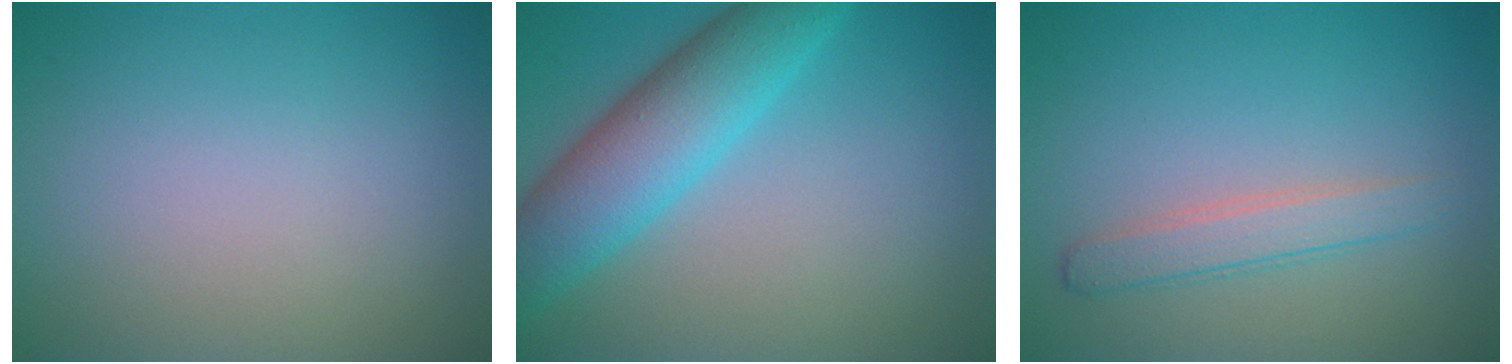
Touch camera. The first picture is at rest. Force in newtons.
{"total": 7.0, "press": 7.0, "slide": 0.2}
{"total": 2.2, "press": 2.2, "slide": 0.1}